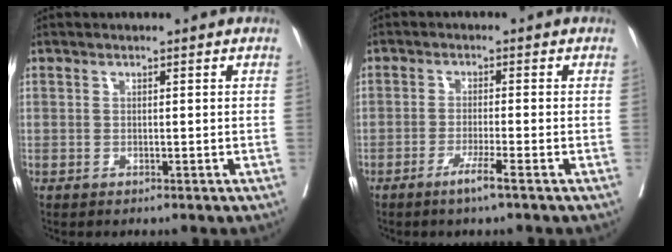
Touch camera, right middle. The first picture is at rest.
{"total": 3.4, "force": [-2.1, -0.7, 2.6], "torque": [-0.051, -0.010, -0.042]}